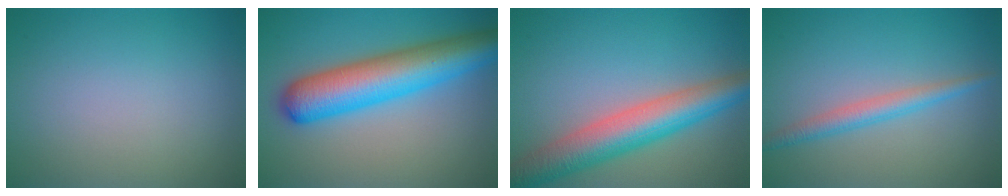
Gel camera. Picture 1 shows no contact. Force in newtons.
{"total": 9.0, "press": 9.0, "slide": 0.3}
{"total": 7.5, "press": 7.5, "slide": 0.2}
{"total": 2.5, "press": 2.5, "slide": 0.1}